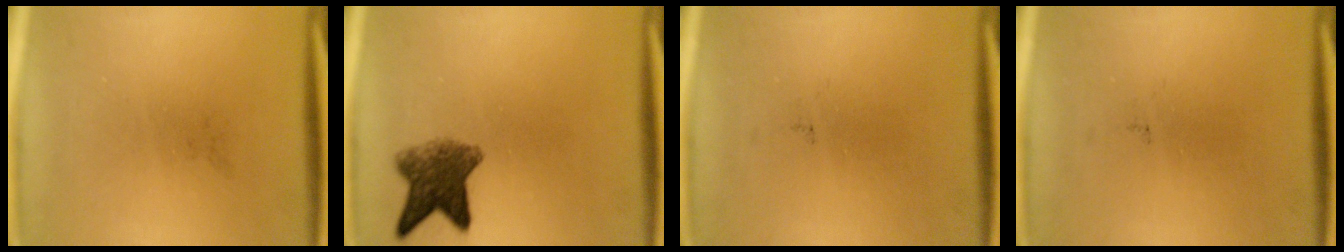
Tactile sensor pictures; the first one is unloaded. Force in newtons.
{"total": 6.6}
{"total": 0.0}
{"total": 0.0}